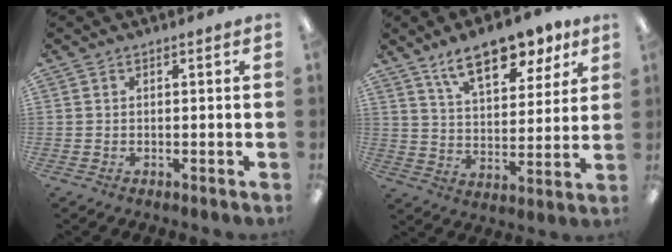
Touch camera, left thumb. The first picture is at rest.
{"total": 14.1, "force": [10.3, 5.9, 7.7], "torque": [-0.118, -0.049, 0.179]}